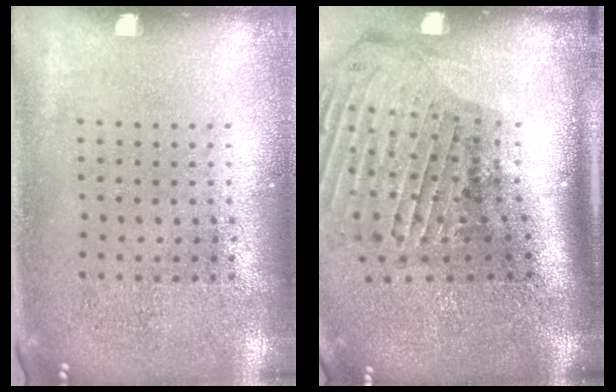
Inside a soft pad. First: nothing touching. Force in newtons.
{"total": 3.0, "press": 2.2, "slide": 2.0}